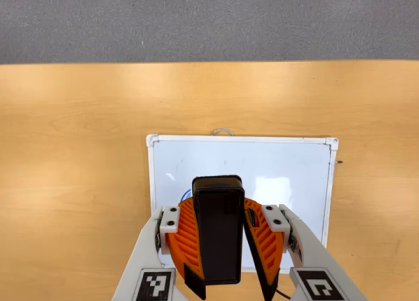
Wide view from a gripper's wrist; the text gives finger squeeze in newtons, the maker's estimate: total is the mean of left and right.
{"total": 10.0, "left": 10.0, "right": 10.0}